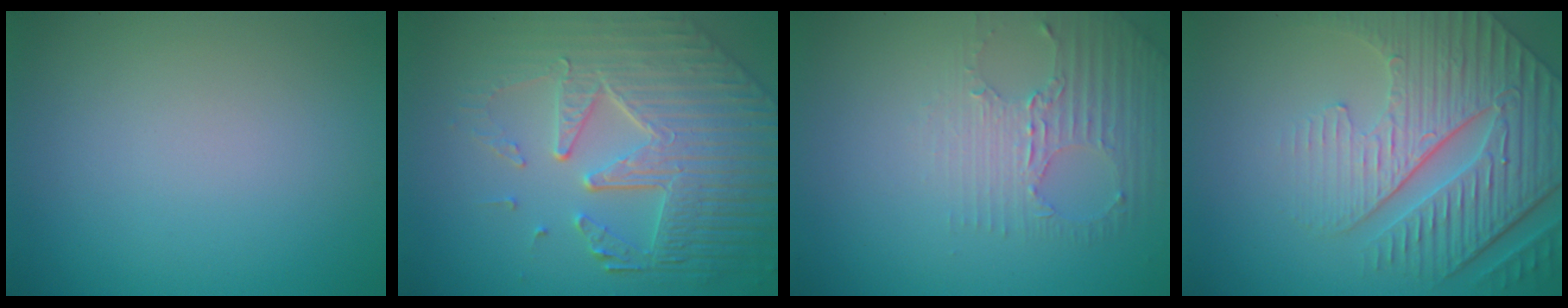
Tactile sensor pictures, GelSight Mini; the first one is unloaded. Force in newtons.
{"total": 8.5, "press": 6.0, "slide": 6.0}
{"total": 2.8, "press": 2.4, "slide": 1.4}
{"total": 6.9, "press": 5.6, "slide": 4.0}